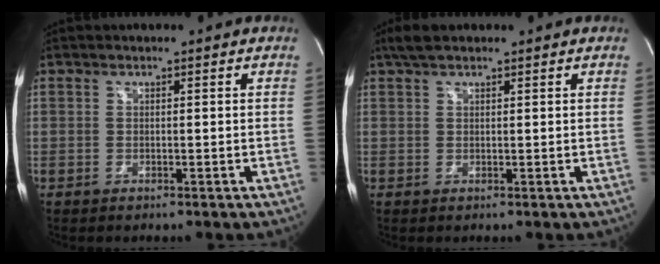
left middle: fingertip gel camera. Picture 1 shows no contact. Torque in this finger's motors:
{"motor_torque": [0.11, -0.03, -0.13, -0.02]}